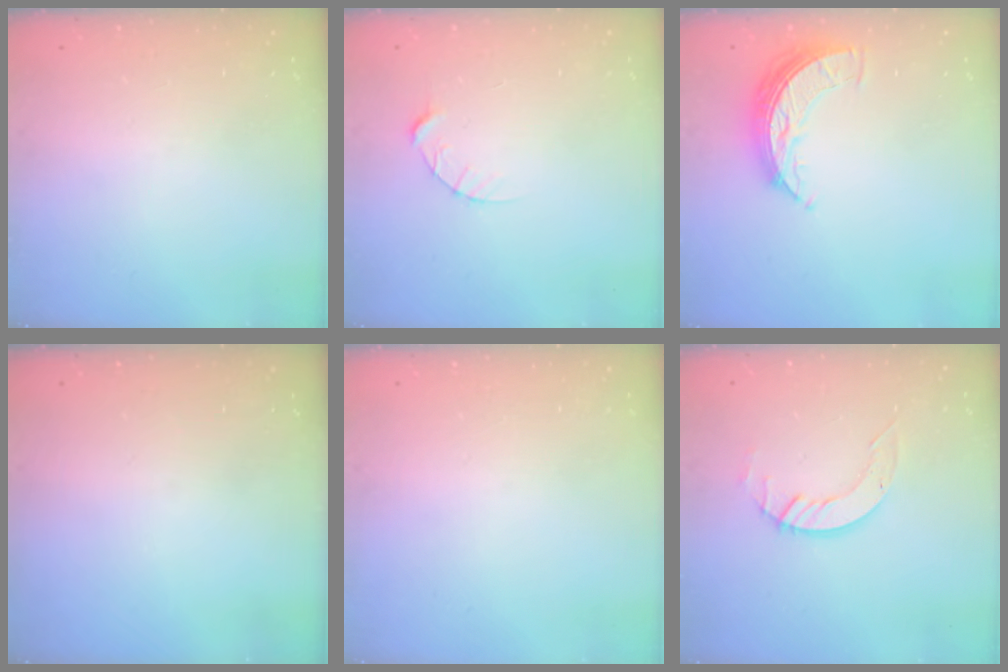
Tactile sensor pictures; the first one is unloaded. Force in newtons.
{"total": 4.7, "press": 4.7, "slide": 0.6}
{"total": 7.8, "press": 7.8, "slide": 0.6}
{"total": 0.0}
{"total": 0.0}
{"total": 4.8, "press": 4.8, "slide": 0.3}